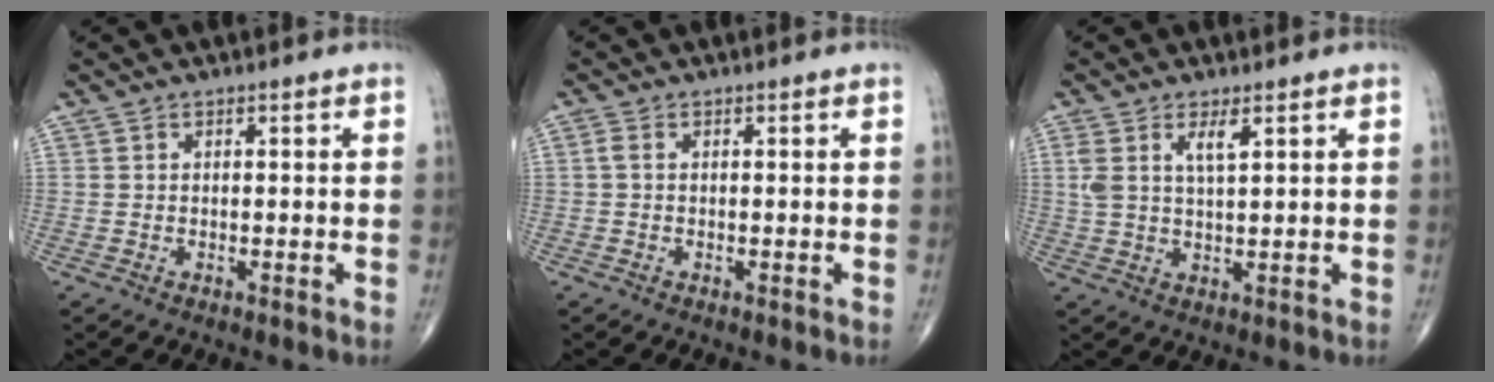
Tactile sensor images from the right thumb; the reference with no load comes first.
{"total": 1.0, "force": [0.0, 0.5, 0.8], "torque": [-0.020, -0.001, -0.003]}
{"total": 4.7, "force": [2.2, 1.4, 4.0], "torque": [-0.081, -0.007, 0.047]}